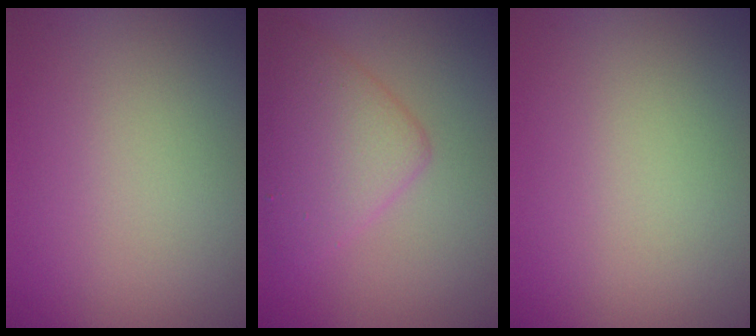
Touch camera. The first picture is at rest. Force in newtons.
{"total": 4.4, "press": 4.4, "slide": 0.0}
{"total": 0.0}